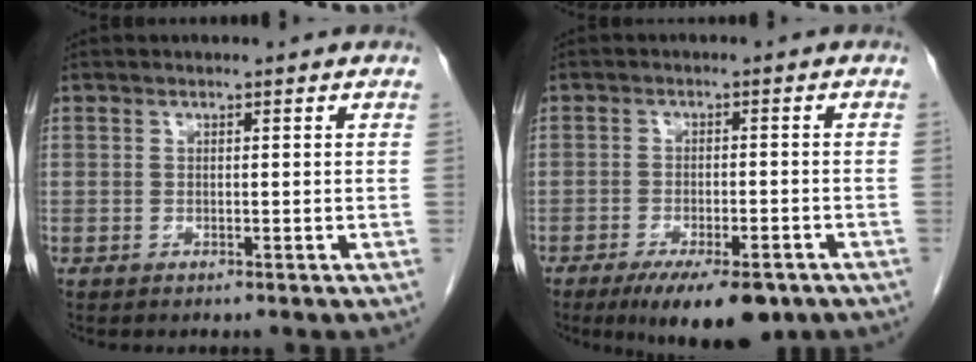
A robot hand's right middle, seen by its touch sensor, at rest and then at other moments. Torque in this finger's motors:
{"motor_torque": [1.20, -0.94, 0.40, 0.11]}